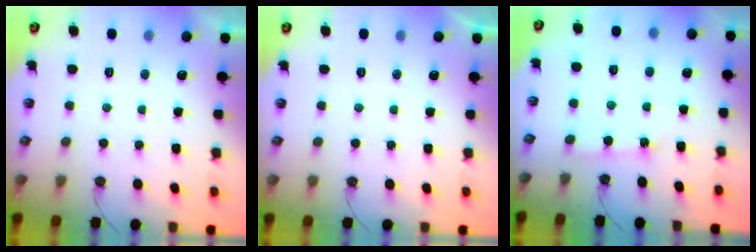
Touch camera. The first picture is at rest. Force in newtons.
{"total": 0.0}
{"total": 2.0, "press": 1.9, "slide": 0.3}